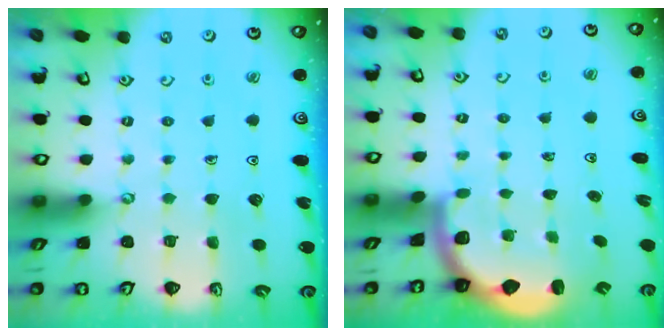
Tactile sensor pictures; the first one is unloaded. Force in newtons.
{"total": 1.9, "press": 1.8, "slide": 0.5}